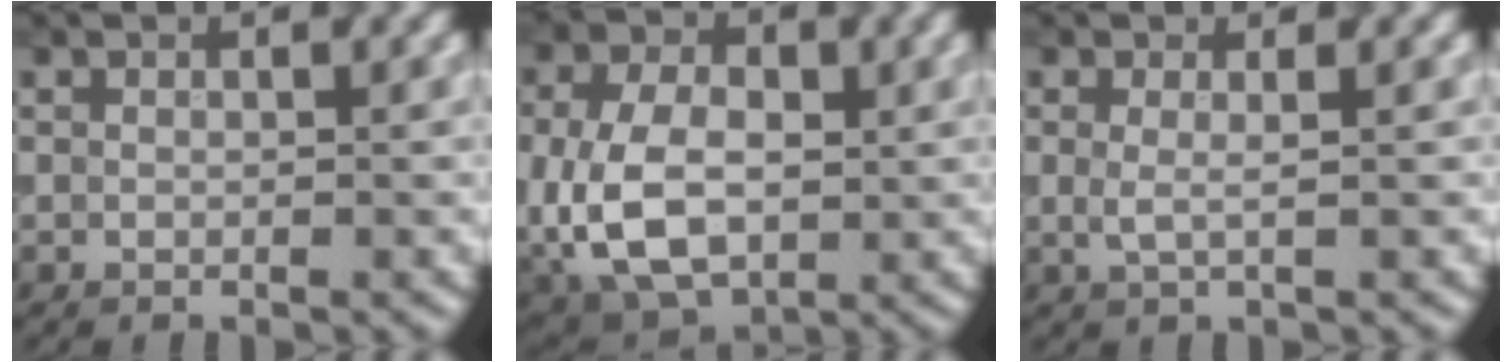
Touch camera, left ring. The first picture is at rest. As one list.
[{"total": 8.9, "force": [-0.9, 6.1, 6.5], "torque": [-0.147, -0.005, -0.019]}, {"total": 1.5, "force": [0.2, 0.5, 1.4], "torque": [-0.026, -0.007, 0.001]}]